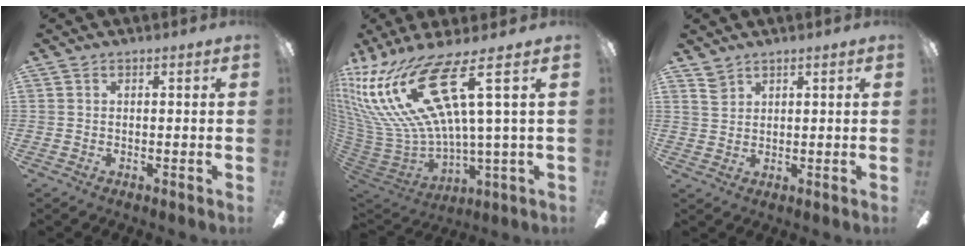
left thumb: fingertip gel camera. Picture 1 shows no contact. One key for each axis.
{"total": 26.5, "fx": 12.5, "fy": 7.7, "fz": 22.1, "tx": -0.469, "ty": -0.078, "tz": 0.216}
{"total": 3.0, "fx": 2.4, "fy": 1.7, "fz": 0.6, "tx": -0.008, "ty": -0.008, "tz": 0.047}